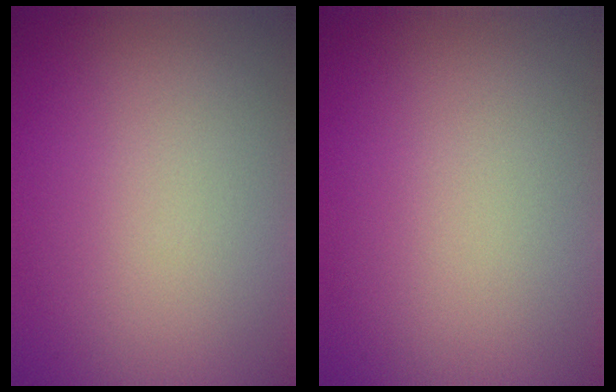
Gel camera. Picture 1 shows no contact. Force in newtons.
{"total": 0.0}